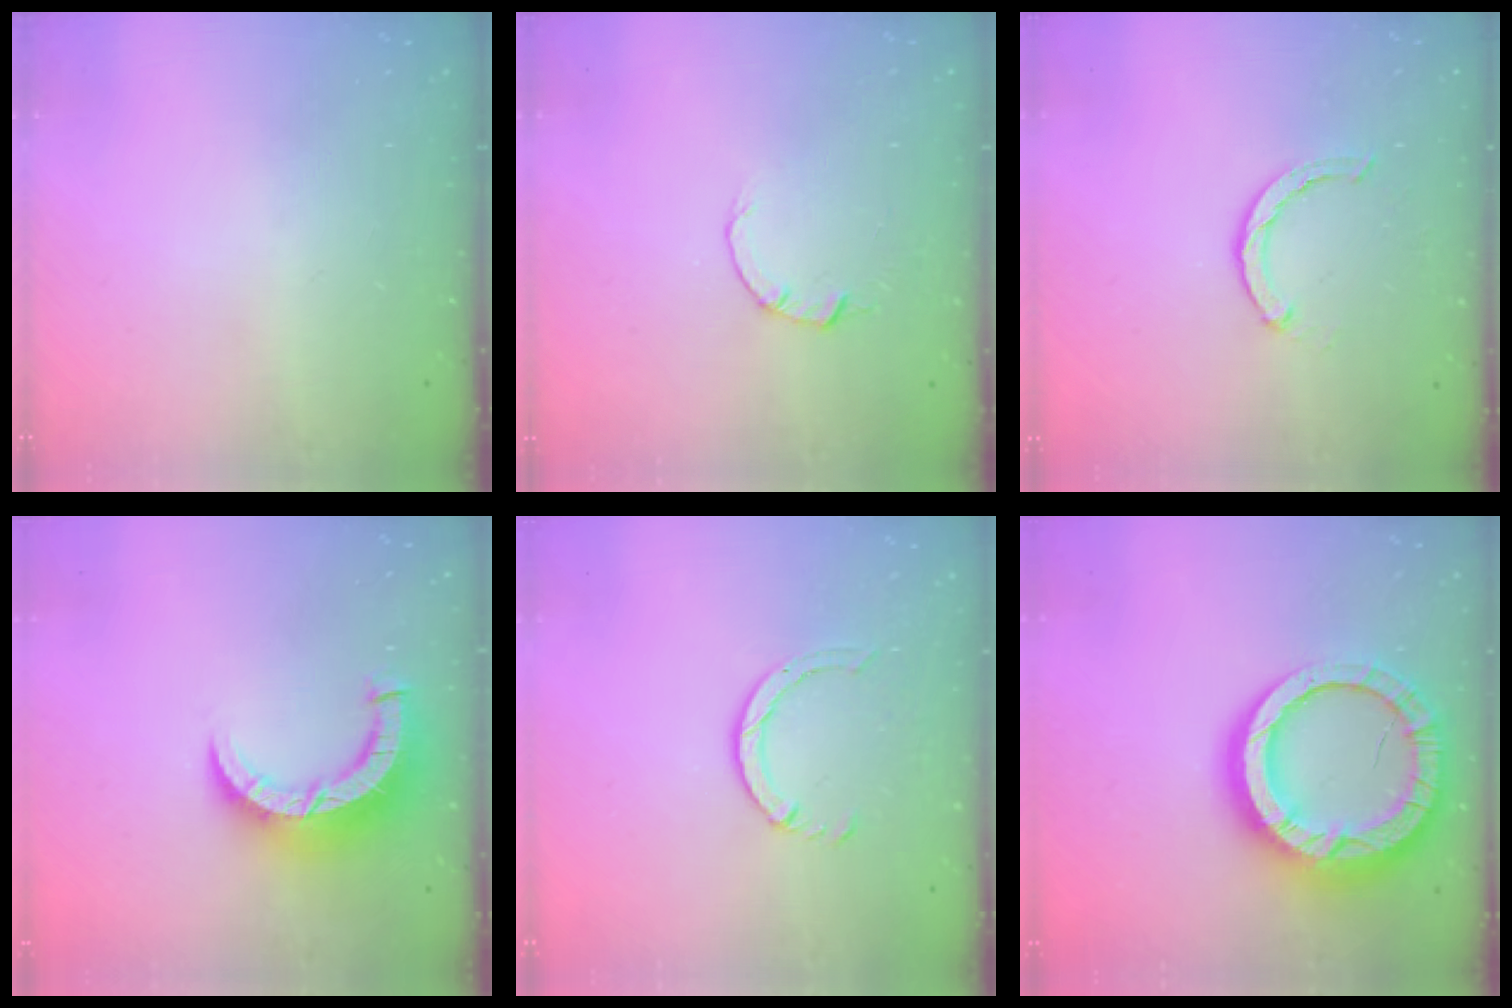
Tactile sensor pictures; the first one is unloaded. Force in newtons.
{"total": 2.0, "press": 2.0, "slide": 0.3}
{"total": 2.3, "press": 2.3, "slide": 0.3}
{"total": 9.4, "press": 9.3, "slide": 1.0}
{"total": 4.7, "press": 4.7, "slide": 0.4}
{"total": 21.0, "press": 20.9, "slide": 2.2}